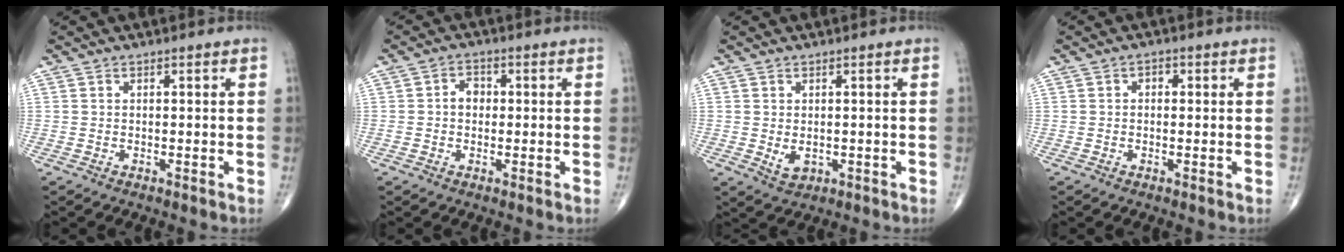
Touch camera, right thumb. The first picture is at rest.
{"total": 3.2, "force": [0.0, 2.5, 1.9], "torque": [-0.022, 0.012, -0.004]}
{"total": 2.7, "force": [-0.3, 1.9, 1.9], "torque": [-0.024, -0.005, 0.005]}
{"total": 1.5, "force": [0.2, 1.0, 1.0], "torque": [-0.005, 0.007, -0.001]}